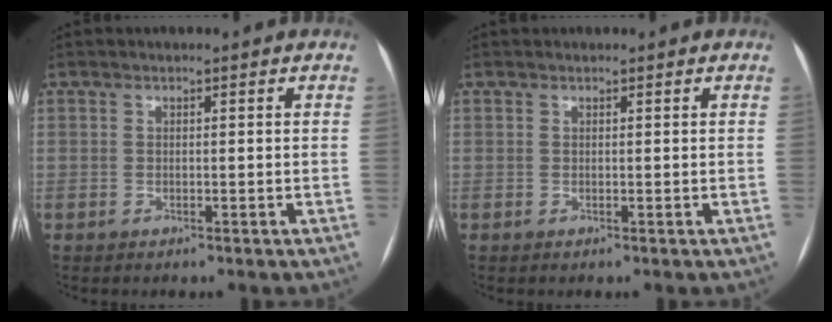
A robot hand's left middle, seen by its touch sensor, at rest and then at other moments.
{"total": 0.0}